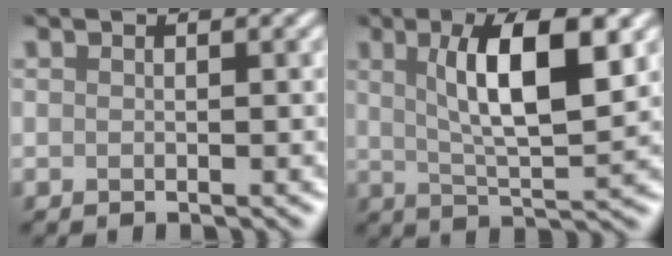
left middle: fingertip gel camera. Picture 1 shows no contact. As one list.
[{"total": 7.8, "force": [2.1, 2.1, 7.3], "torque": [-0.112, -0.001, 0.041]}]